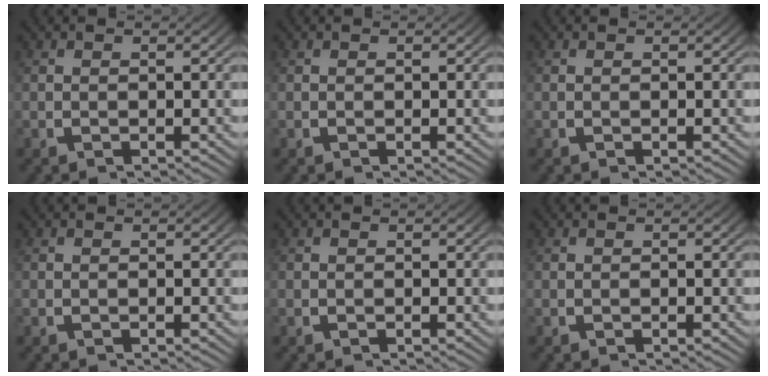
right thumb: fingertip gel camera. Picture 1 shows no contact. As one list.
[{"total": 0.0}, {"total": 0.0}, {"total": 0.0}, {"total": 0.0}, {"total": 0.0}]